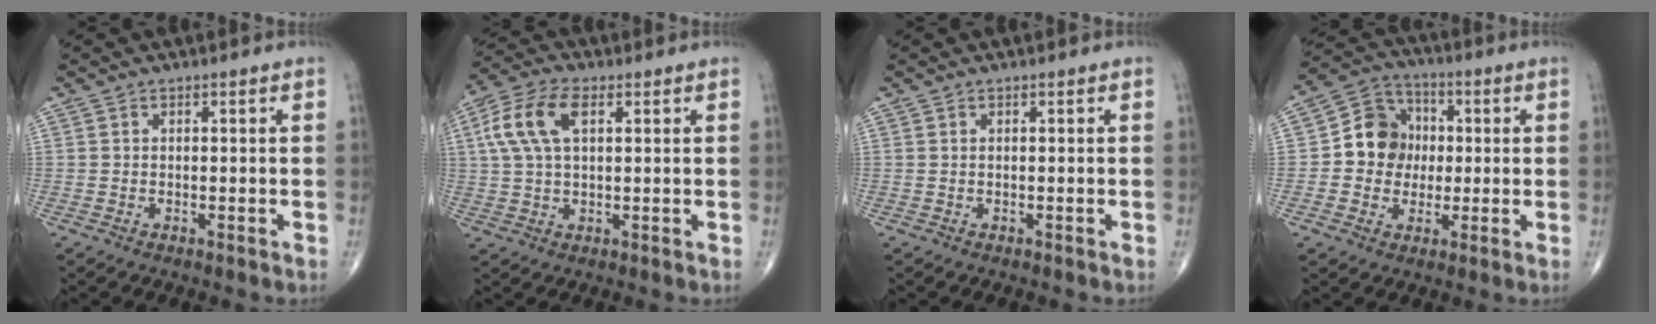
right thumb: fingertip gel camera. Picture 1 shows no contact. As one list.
[{"total": 10.2, "force": [3.0, 5.3, 8.1], "torque": [-0.178, 0.019, 0.056]}, {"total": 0.0}, {"total": 10.6, "force": [0.1, 9.5, 4.6], "torque": [-0.036, 0.022, -0.009]}]